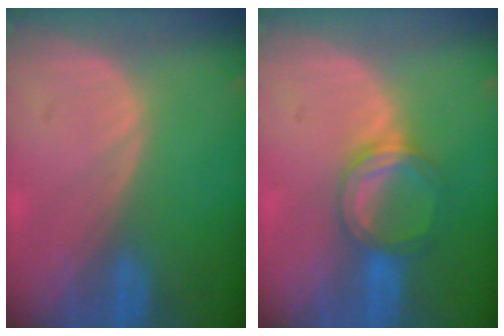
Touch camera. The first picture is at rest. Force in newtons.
{"total": 5.2, "press": 5.0, "slide": 1.6}